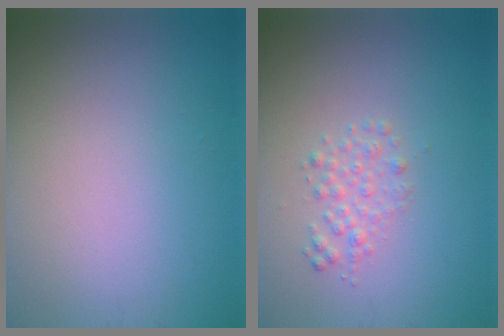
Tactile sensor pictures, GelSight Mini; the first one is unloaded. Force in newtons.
{"total": 1.5, "press": 1.5, "slide": 0.0}